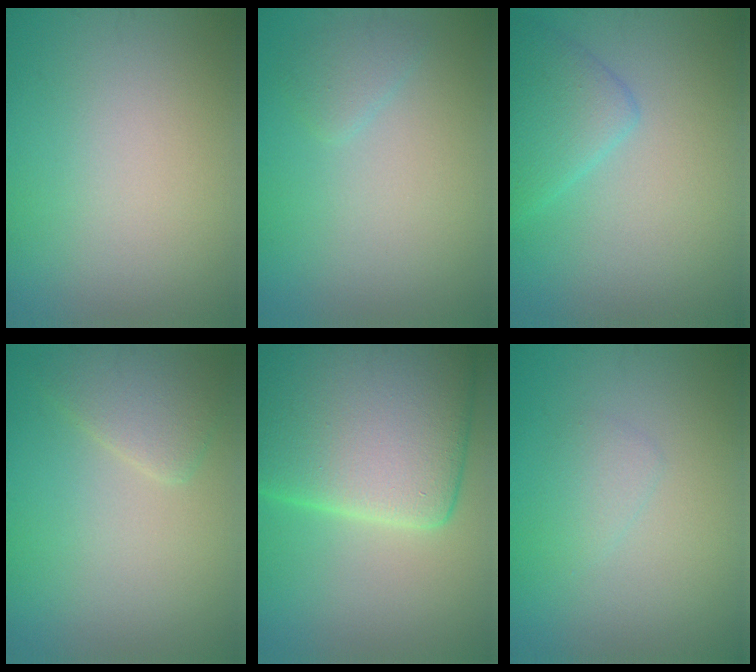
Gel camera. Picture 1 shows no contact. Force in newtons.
{"total": 1.3, "press": 1.2, "slide": 0.2}
{"total": 2.3, "press": 2.3, "slide": 0.0}
{"total": 2.5, "press": 2.5, "slide": 0.2}
{"total": 14.8, "press": 14.8, "slide": 1.2}
{"total": 1.1, "press": 1.1, "slide": 0.1}